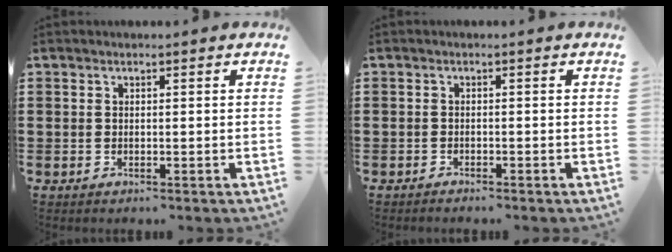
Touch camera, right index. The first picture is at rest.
{"total": 0.8, "force": [-0.8, 0.1, 0.1], "torque": [-0.003, 0.001, -0.018]}